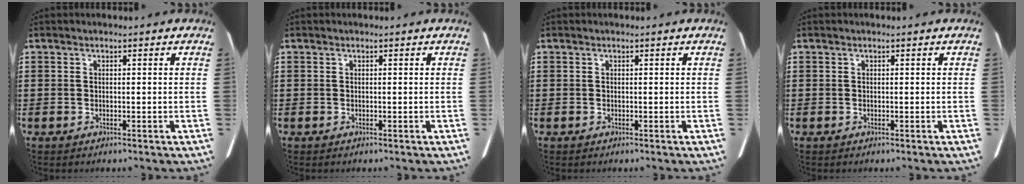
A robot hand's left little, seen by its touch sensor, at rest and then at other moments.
{"total": 0.0}
{"total": 0.0}
{"total": 0.0}